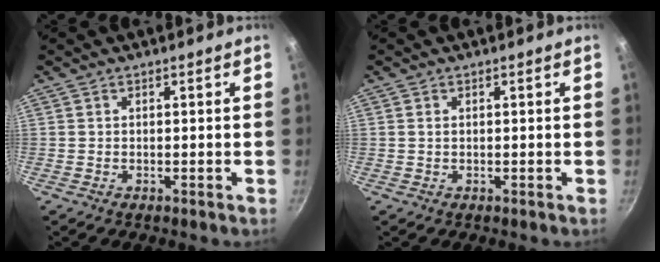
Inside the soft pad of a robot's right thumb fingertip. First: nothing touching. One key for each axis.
{"total": 1.2, "fx": 0.3, "fy": 0.6, "fz": 1.0, "tx": -0.020, "ty": 0.000, "tz": 0.005}